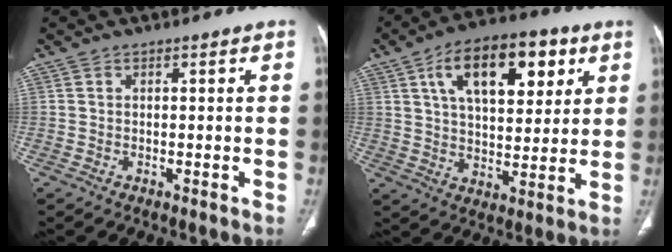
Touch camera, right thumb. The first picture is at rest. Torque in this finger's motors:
{"motor_torque": [0.98, 4.02, 1.47, 0.35, 0.14]}